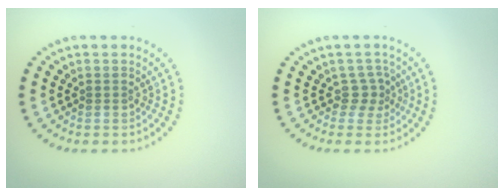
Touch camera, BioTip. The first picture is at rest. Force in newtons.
{"total": 1.9, "press": 1.2, "slide": 1.5}